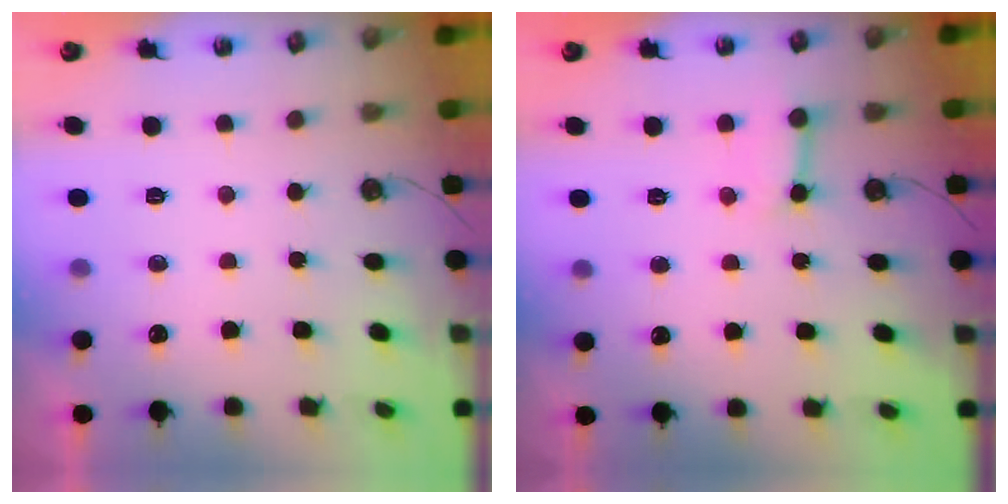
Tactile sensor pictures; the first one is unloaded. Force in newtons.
{"total": 6.8, "press": 6.8, "slide": 0.8}